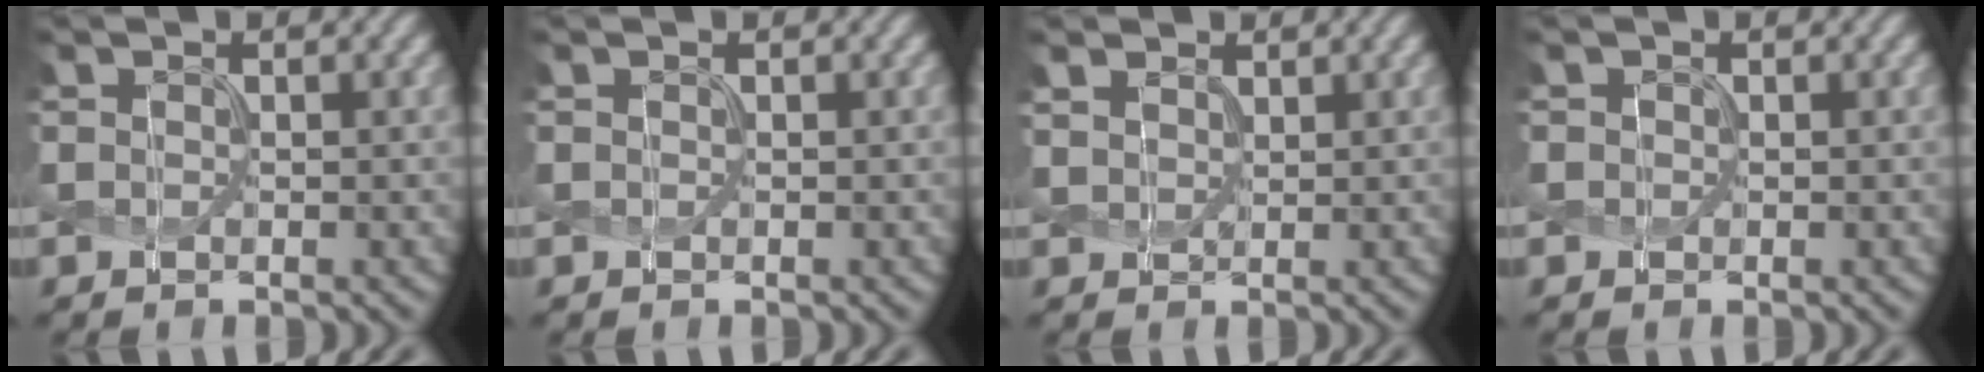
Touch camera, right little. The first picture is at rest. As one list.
[{"total": 0.0}, {"total": 1.8, "force": [1.5, 0.9, 0.4], "torque": [-0.016, 0.004, 0.033]}, {"total": 0.6, "force": [-0.1, 0.5, 0.0], "torque": [0.004, -0.003, -0.002]}]